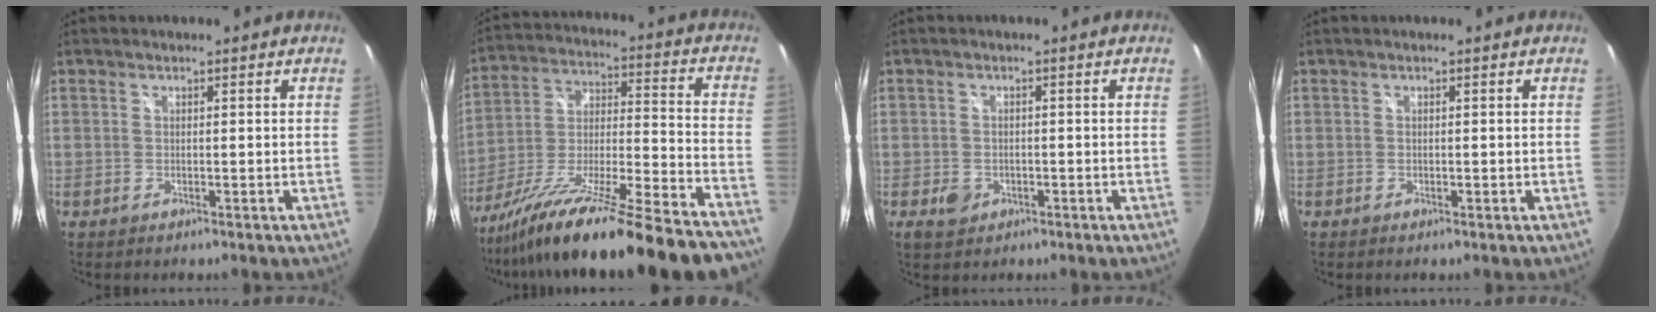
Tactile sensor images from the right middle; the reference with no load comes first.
{"total": 29.6, "force": [-23.8, 1.4, 17.6], "torque": [-0.280, -0.072, -0.373]}
{"total": 3.0, "force": [-1.3, 2.3, 1.3], "torque": [-0.027, -0.001, -0.018]}
{"total": 0.0}